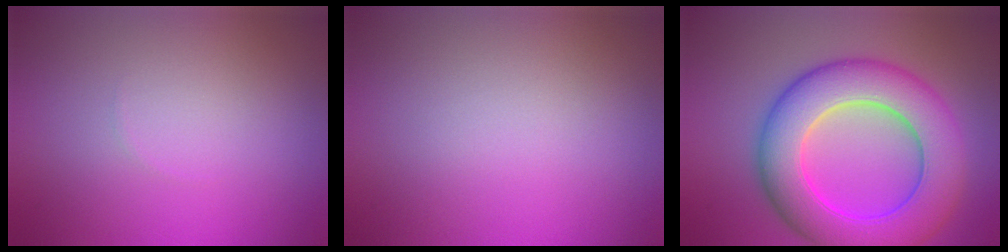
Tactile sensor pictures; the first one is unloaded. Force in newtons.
{"total": 0.0}
{"total": 10.5, "press": 10.5, "slide": 0.0}